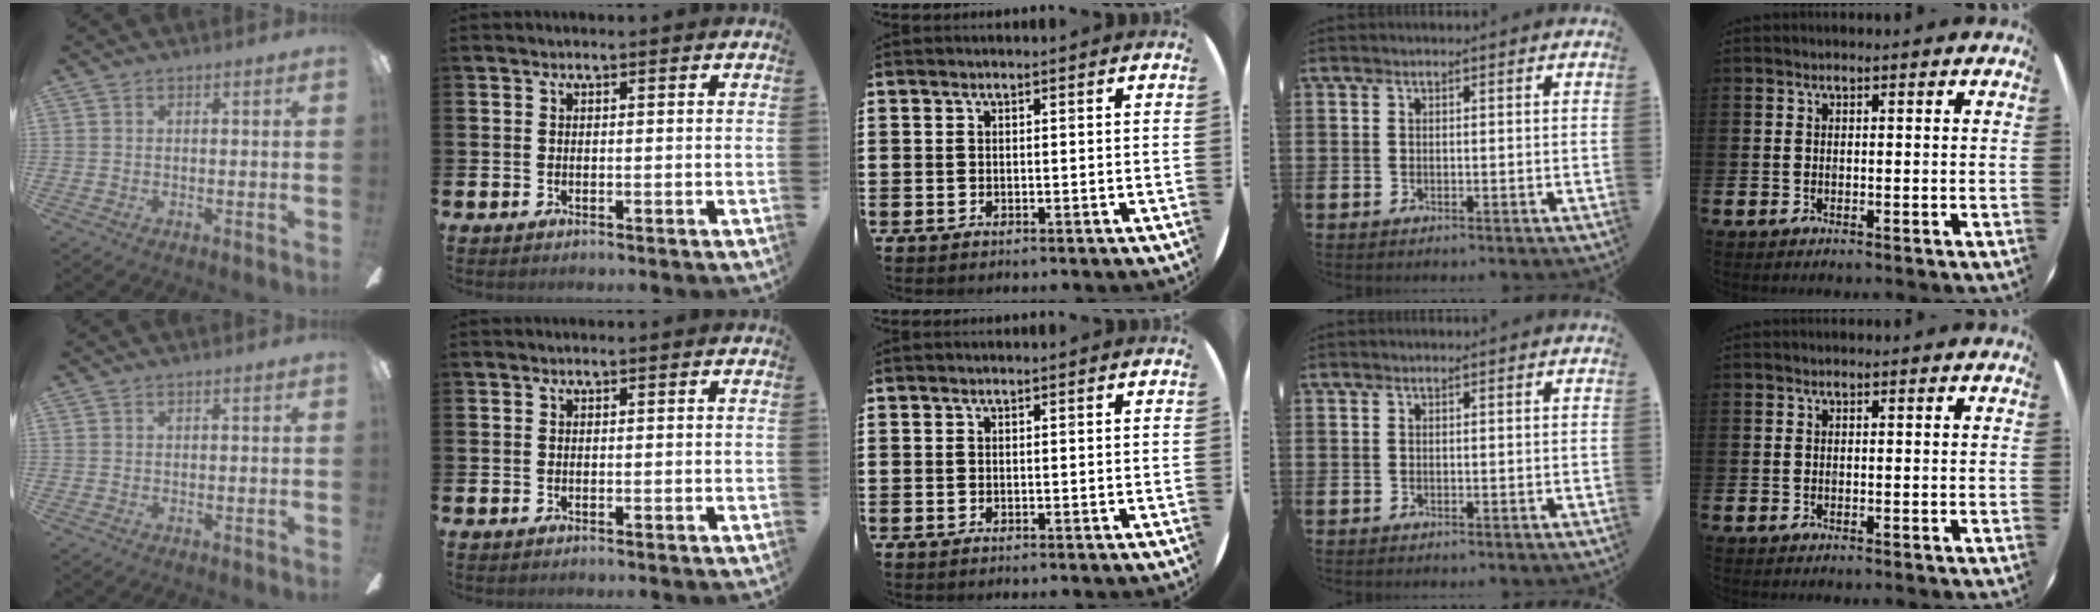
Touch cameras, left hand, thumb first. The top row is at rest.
{}